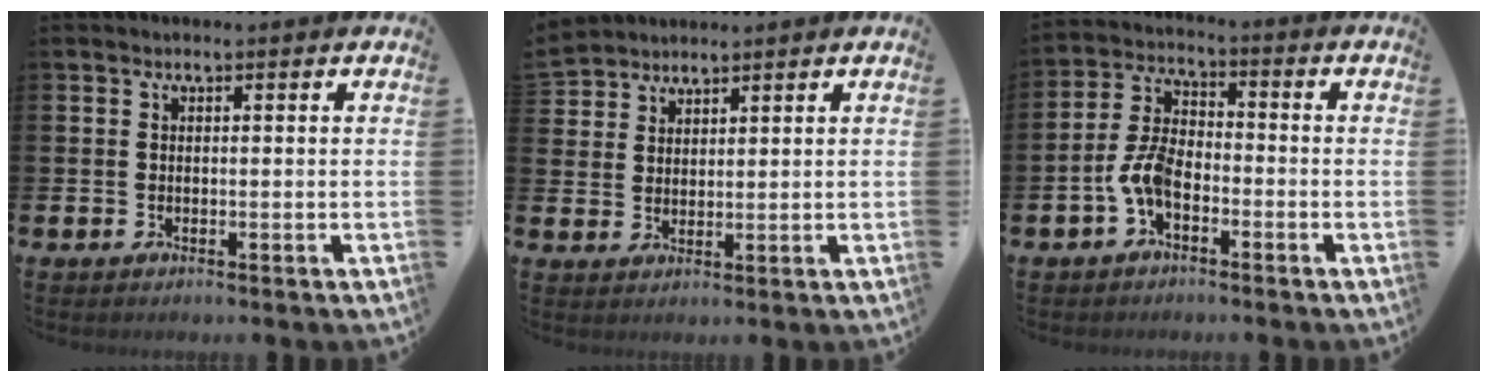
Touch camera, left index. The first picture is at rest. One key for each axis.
{"total": 3.5, "fx": 3.3, "fy": 0.8, "fz": -0.6, "tx": 0.005, "ty": -0.015, "tz": 0.063}
{"total": 5.7, "fx": -2.5, "fy": 3.0, "fz": 4.1, "tx": -0.091, "ty": 0.007, "tz": -0.053}